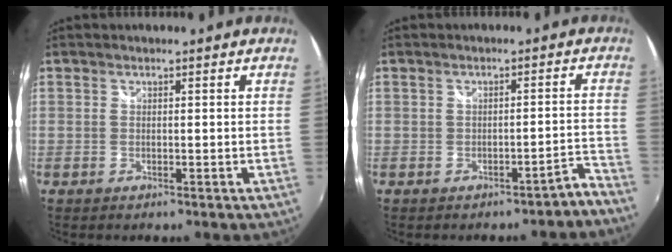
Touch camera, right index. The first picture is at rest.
{"total": 3.1, "force": [-2.7, 0.4, 1.4], "torque": [-0.020, 0.018, -0.026]}